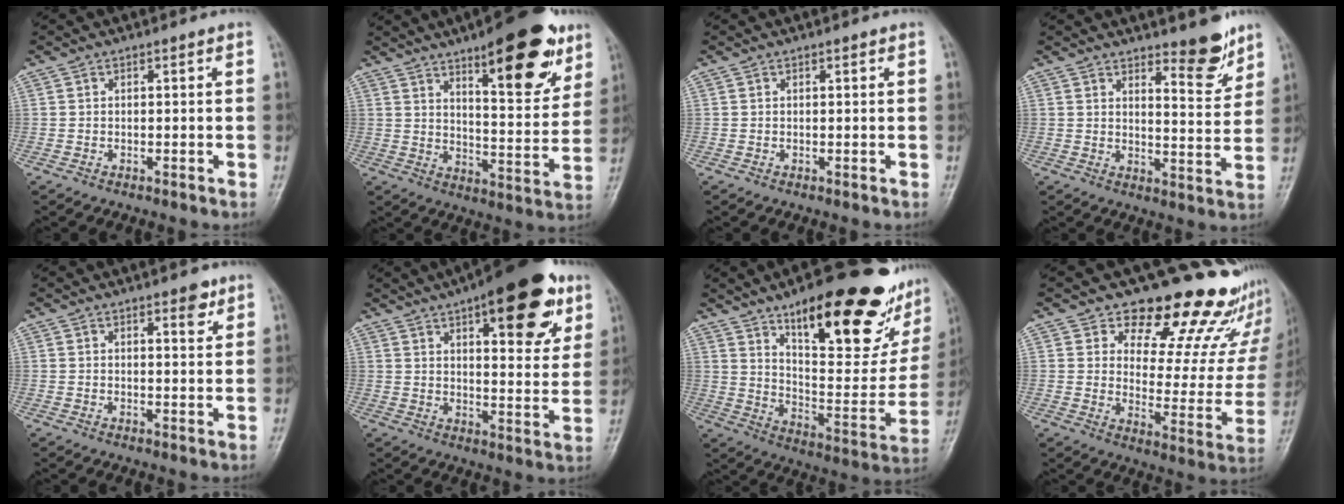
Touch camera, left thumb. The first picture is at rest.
{"total": 19.0, "force": [11.1, 6.1, 14.1], "torque": [-0.156, -0.058, 0.167]}
{"total": 0.6, "force": [0.3, 0.1, 0.4], "torque": [-0.007, -0.001, 0.004]}
{"total": 7.8, "force": [5.8, 2.0, 4.8], "torque": [-0.047, -0.052, 0.086]}
{"total": 3.5, "force": [2.2, 1.2, 2.4], "torque": [-0.021, -0.012, 0.029]}
{"total": 20.8, "force": [11.1, 7.7, 15.9], "torque": [-0.183, -0.032, 0.155]}
{"total": 31.9, "force": [18.7, 10.7, 23.5], "torque": [-0.292, -0.067, 0.285]}
{"total": 21.4, "force": [17.4, 9.3, 8.1], "torque": [-0.044, -0.126, 0.214]}